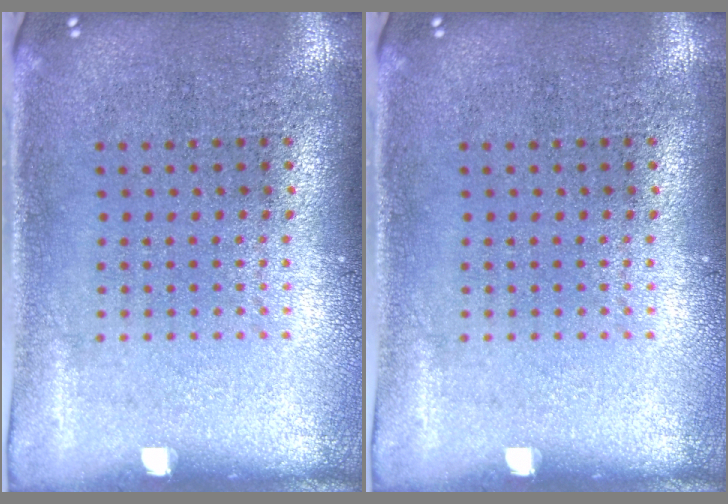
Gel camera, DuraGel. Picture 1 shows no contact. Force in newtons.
{"total": 0.0}